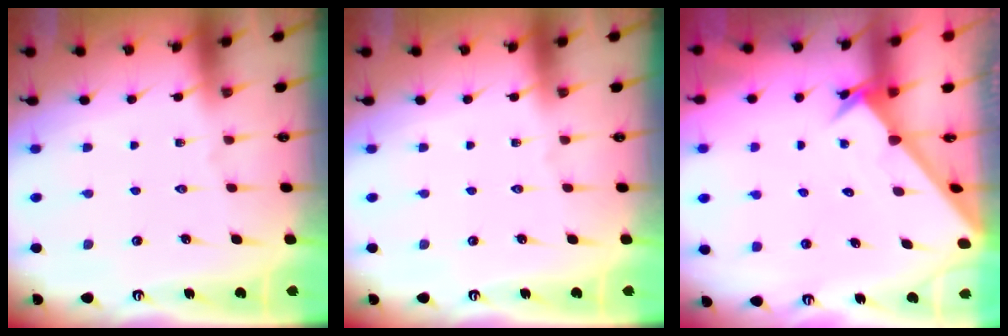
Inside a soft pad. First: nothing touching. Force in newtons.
{"total": 0.0}
{"total": 2.5, "press": 2.5, "slide": 0.2}